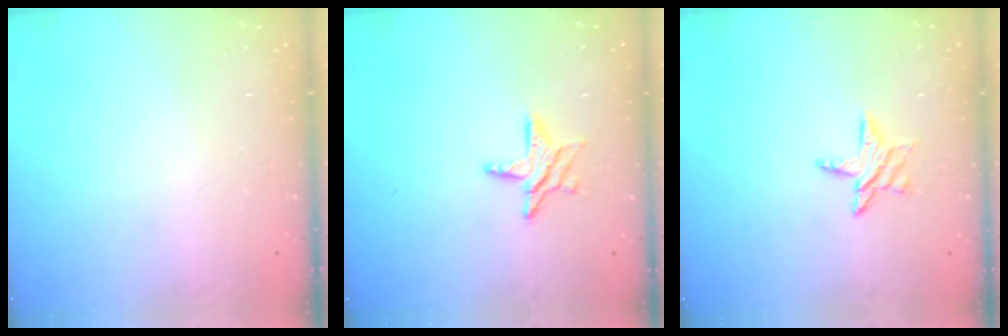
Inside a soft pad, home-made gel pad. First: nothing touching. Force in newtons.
{"total": 7.4, "press": 7.4, "slide": 0.2}
{"total": 7.3, "press": 7.2, "slide": 0.7}